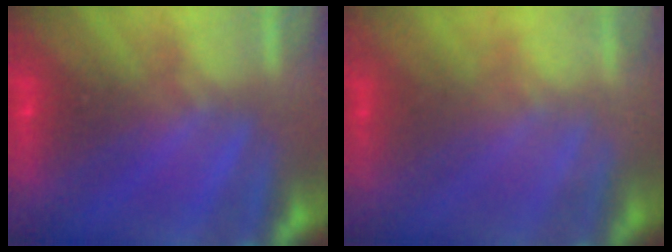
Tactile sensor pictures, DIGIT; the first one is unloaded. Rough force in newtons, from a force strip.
{"total": 2.7}